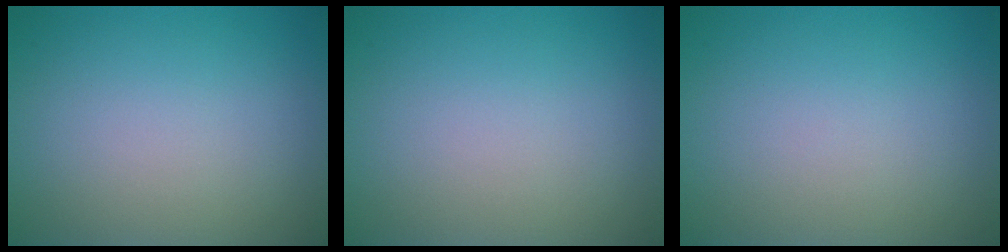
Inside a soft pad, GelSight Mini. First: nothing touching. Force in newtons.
{"total": 0.0}
{"total": 0.0}